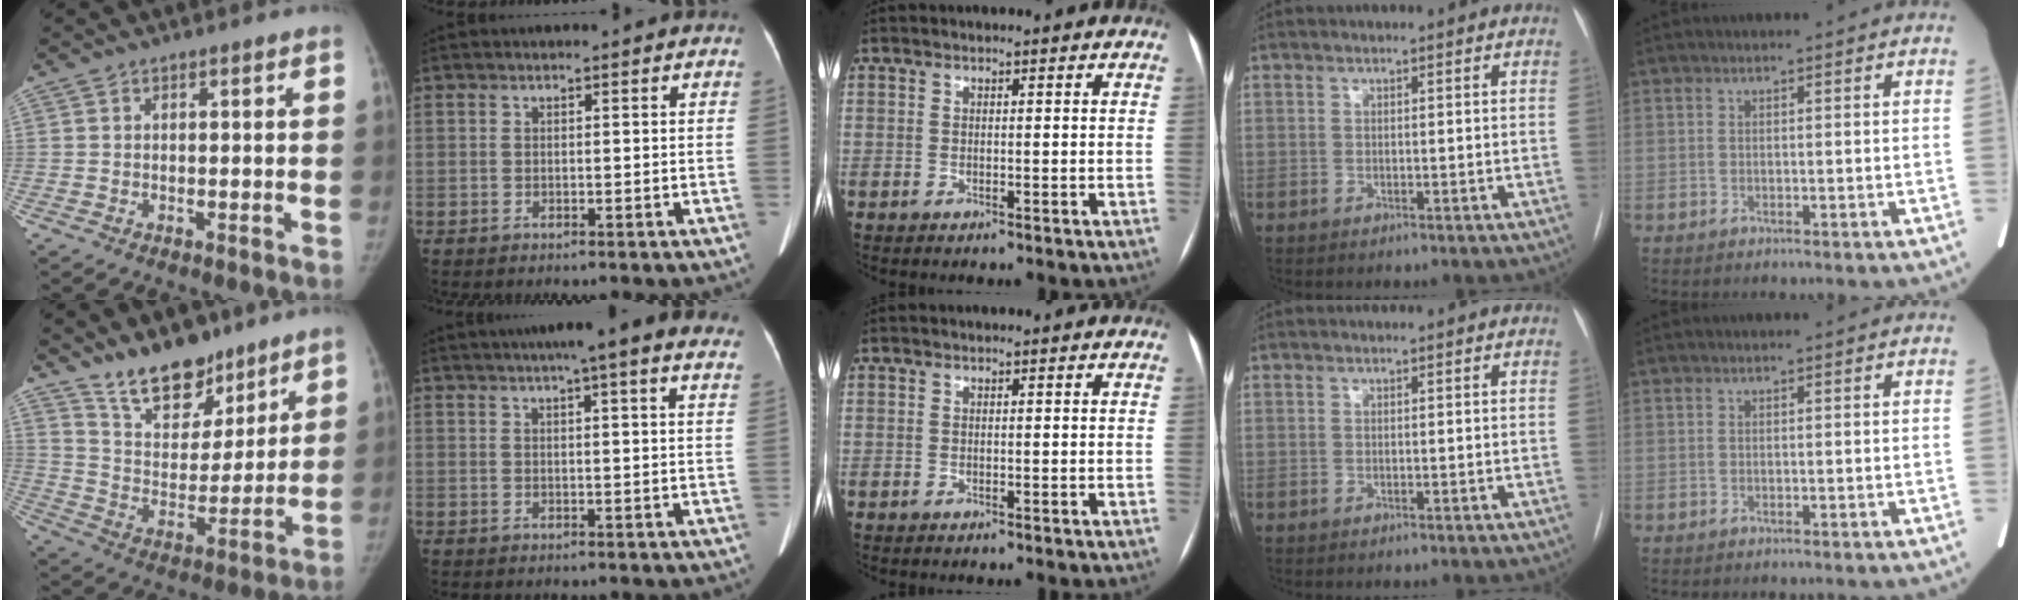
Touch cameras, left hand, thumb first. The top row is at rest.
{"thumb": {"total": 14.4, "force": [11.3, 6.9, 5.6], "torque": [-0.047, -0.080, 0.201]}, "index": {"total": 14.4, "force": [11.4, 1.1, 8.7], "torque": [-0.119, 0.026, 0.130]}}